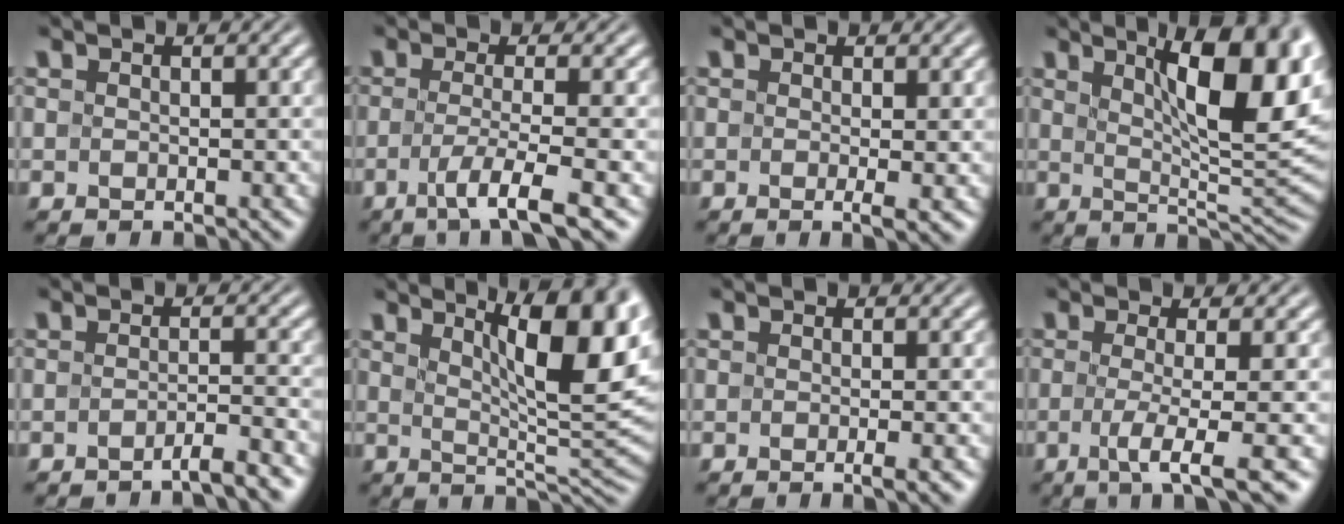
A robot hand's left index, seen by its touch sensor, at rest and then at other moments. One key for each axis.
{"total": 4.4, "fx": -1.8, "fy": 0.7, "fz": 3.9, "tx": -0.066, "ty": -0.011, "tz": -0.038}
{"total": 2.0, "fx": -0.2, "fy": 0.3, "fz": 1.9, "tx": -0.024, "ty": -0.011, "tz": -0.004}
{"total": 11.6, "fx": 3.8, "fy": 3.3, "fz": 10.4, "tx": -0.131, "ty": 0.000, "tz": 0.061}
{"total": 2.5, "fx": -1.9, "fy": 0.4, "fz": 1.6, "tx": -0.011, "ty": 0.003, "tz": -0.041}
{"total": 11.7, "fx": 4.4, "fy": 3.4, "fz": 10.3, "tx": -0.107, "ty": 0.009, "tz": 0.060}
{"total": 1.9, "fx": -0.5, "fy": 0.5, "fz": 1.8, "tx": -0.015, "ty": -0.005, "tz": -0.013}
{"total": 4.9, "fx": -1.2, "fy": 1.0, "fz": 4.6, "tx": -0.074, "ty": -0.010, "tz": -0.025}